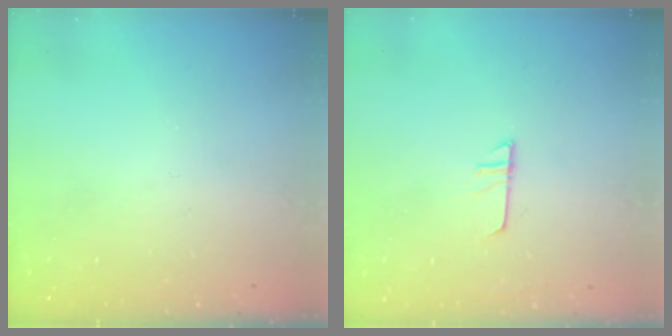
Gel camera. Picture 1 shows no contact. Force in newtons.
{"total": 6.4, "press": 6.4, "slide": 0.3}